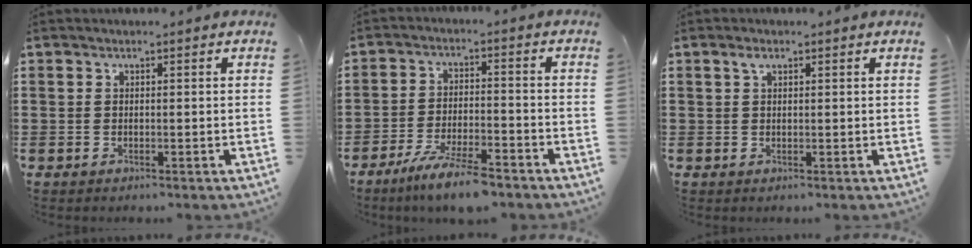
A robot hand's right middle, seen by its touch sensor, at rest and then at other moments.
{"total": 7.1, "force": [-5.9, 0.7, 3.8], "torque": [-0.077, -0.009, -0.111]}
{"total": 1.5, "force": [0.9, 0.6, 1.1], "torque": [-0.023, 0.004, 0.015]}